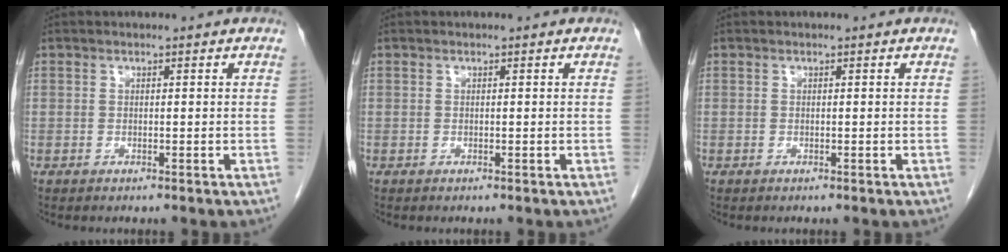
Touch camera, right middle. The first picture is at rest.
{"total": 0.0}
{"total": 0.0}